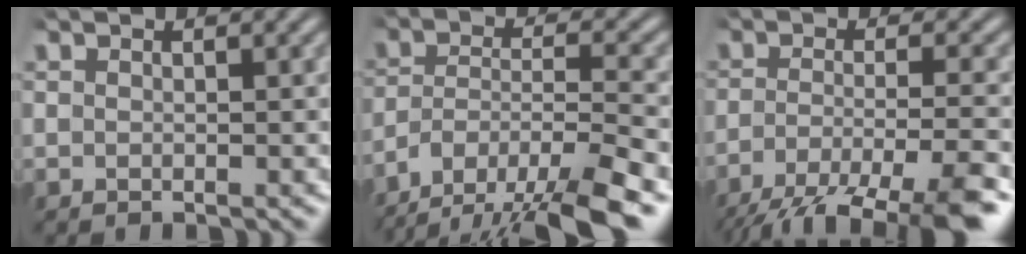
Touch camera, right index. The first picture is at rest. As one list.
[{"total": 8.1, "force": [-4.2, 4.1, 5.5], "torque": [-0.104, -0.031, -0.057]}, {"total": 9.5, "force": [-6.6, 3.3, 6.1], "torque": [-0.103, -0.045, -0.080]}]